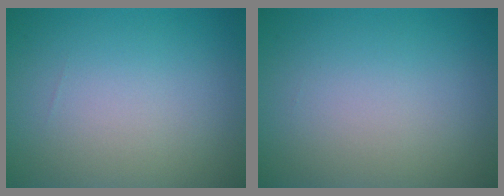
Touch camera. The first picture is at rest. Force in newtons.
{"total": 0.0}